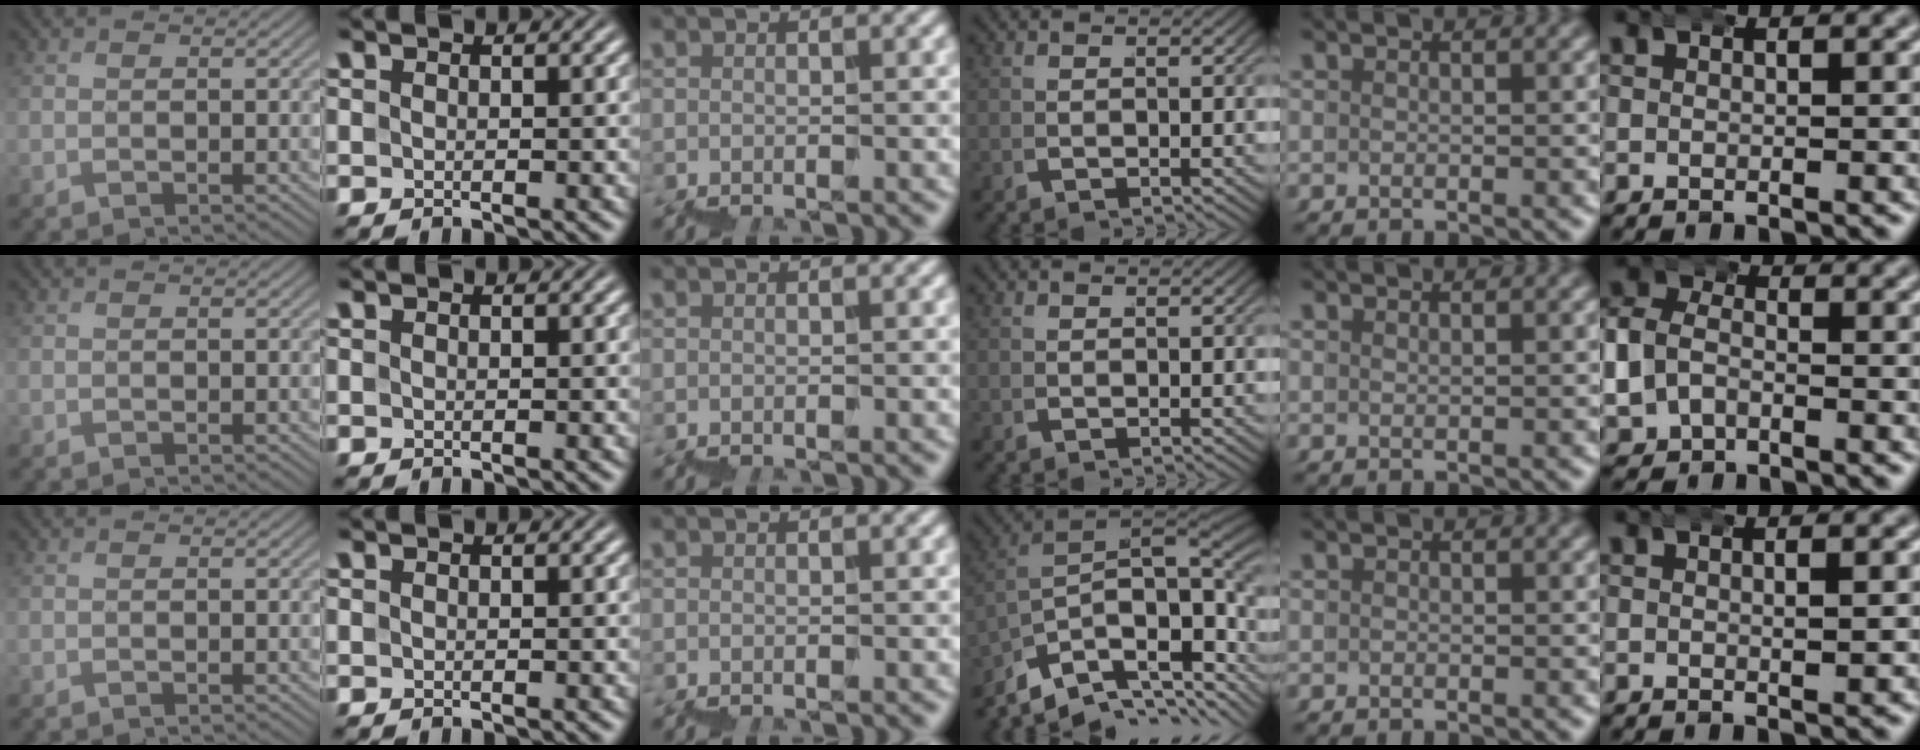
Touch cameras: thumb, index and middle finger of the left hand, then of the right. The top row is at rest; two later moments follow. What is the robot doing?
{"motion": "wrap", "object": "bubble wrap"}